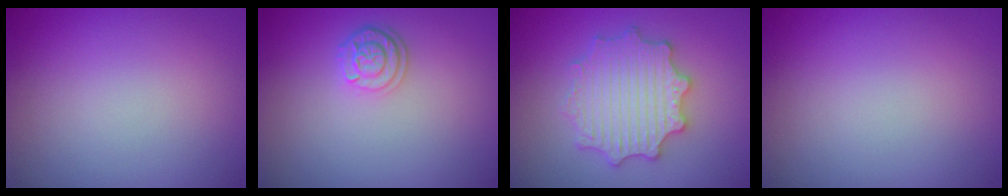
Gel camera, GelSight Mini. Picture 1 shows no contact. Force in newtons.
{"total": 2.4, "press": 2.1, "slide": 1.2}
{"total": 5.6, "press": 5.5, "slide": 1.0}
{"total": 0.0}